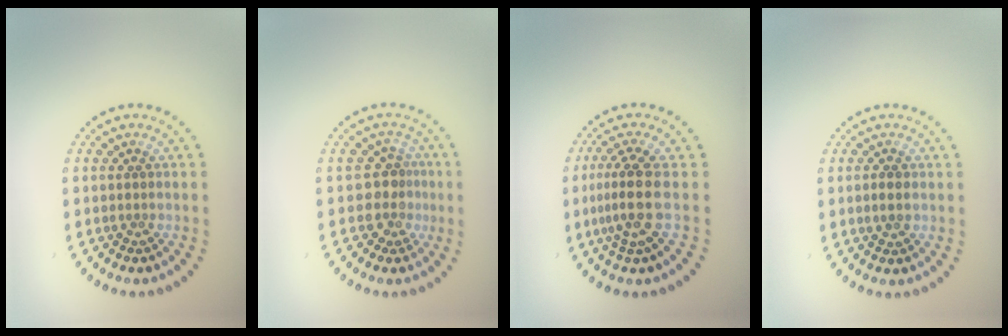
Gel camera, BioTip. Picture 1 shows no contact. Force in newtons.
{"total": 2.5, "press": 1.9, "slide": 1.7}
{"total": 3.4, "press": 2.5, "slide": 2.3}
{"total": 0.9, "press": 0.9, "slide": 0.2}